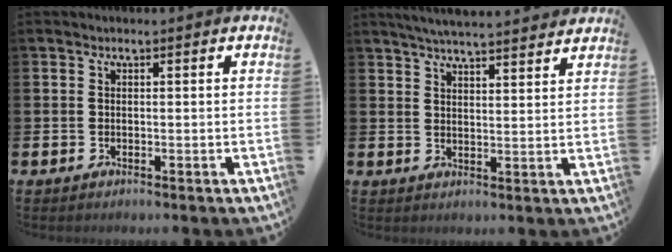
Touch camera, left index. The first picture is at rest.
{"total": 4.9, "force": [4.8, -0.1, 0.9], "torque": [-0.029, -0.024, 0.085]}